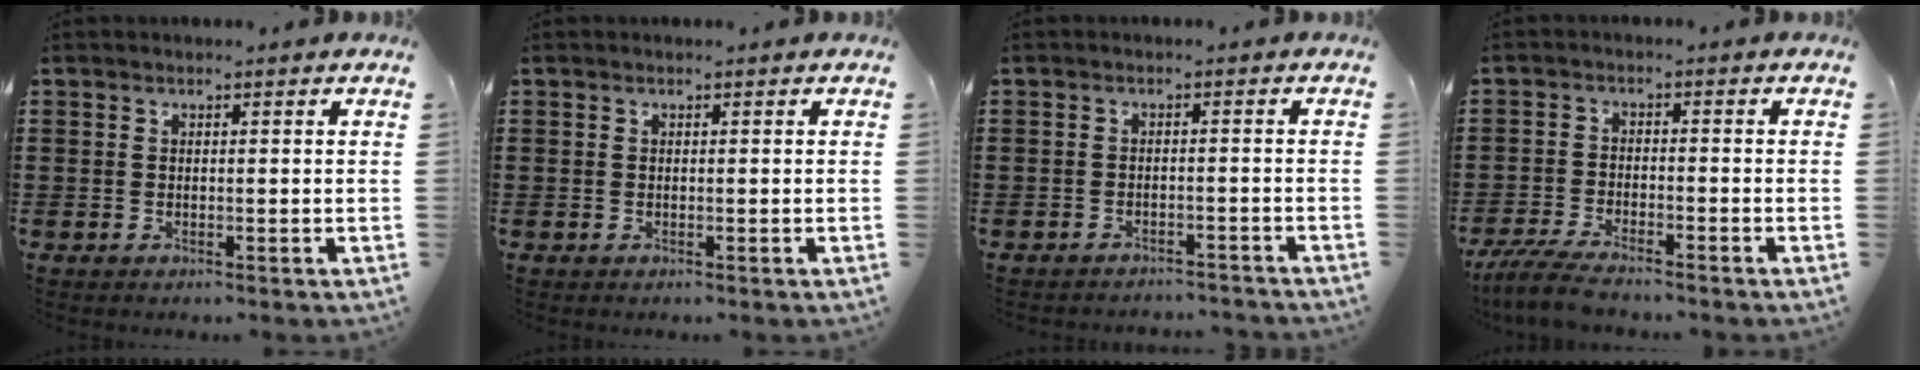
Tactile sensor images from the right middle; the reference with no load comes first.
{"total": 0.0}
{"total": 1.9, "force": [-1.9, 0.1, 0.0], "torque": [-0.005, 0.002, -0.041]}
{"total": 4.7, "force": [-4.2, 0.5, 2.1], "torque": [-0.061, -0.013, -0.089]}